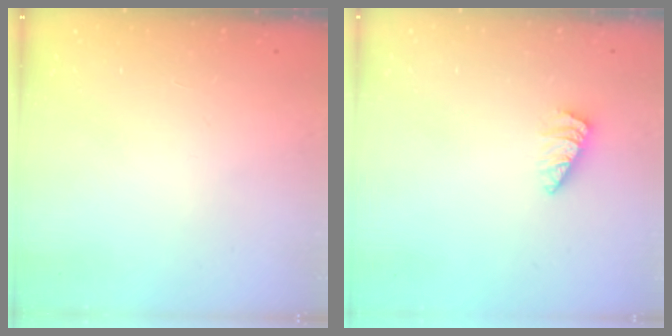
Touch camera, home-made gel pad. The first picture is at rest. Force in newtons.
{"total": 1.3, "press": 1.3, "slide": 0.2}